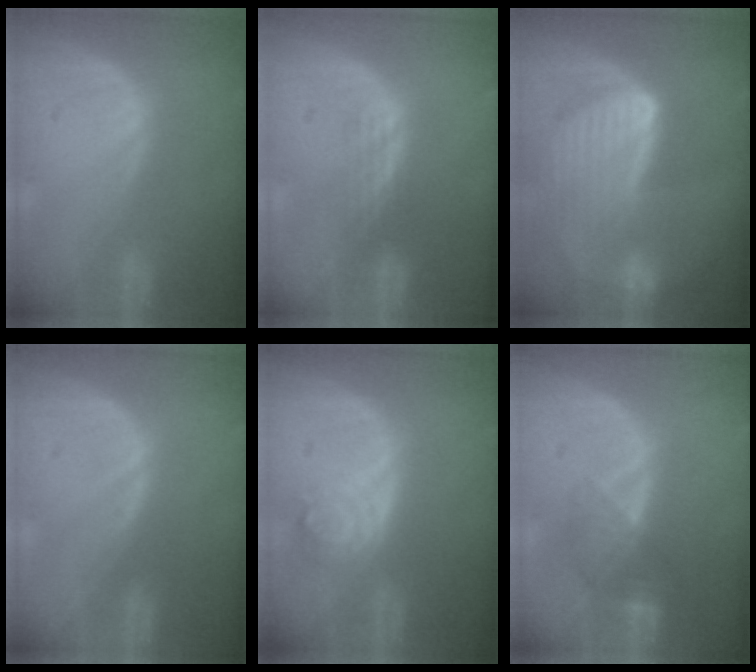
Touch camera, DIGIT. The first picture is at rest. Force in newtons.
{"total": 2.2, "press": 2.2, "slide": 0.2}
{"total": 9.2, "press": 8.1, "slide": 4.3}
{"total": 0.0}
{"total": 4.1, "press": 4.1, "slide": 0.1}
{"total": 4.2, "press": 4.1, "slide": 0.8}